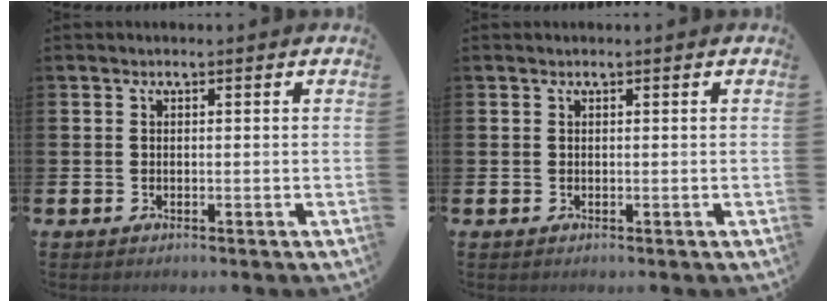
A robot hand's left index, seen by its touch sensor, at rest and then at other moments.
{"total": 0.0}